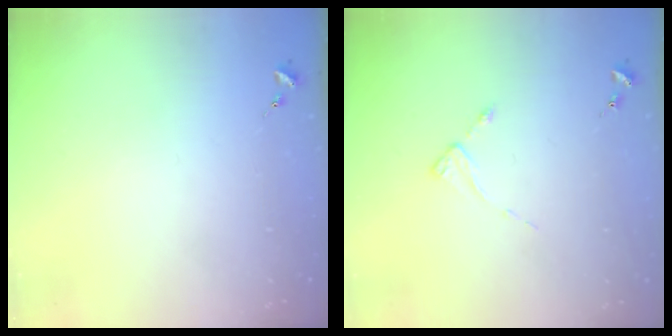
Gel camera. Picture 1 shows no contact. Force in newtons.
{"total": 1.9, "press": 1.8, "slide": 0.3}